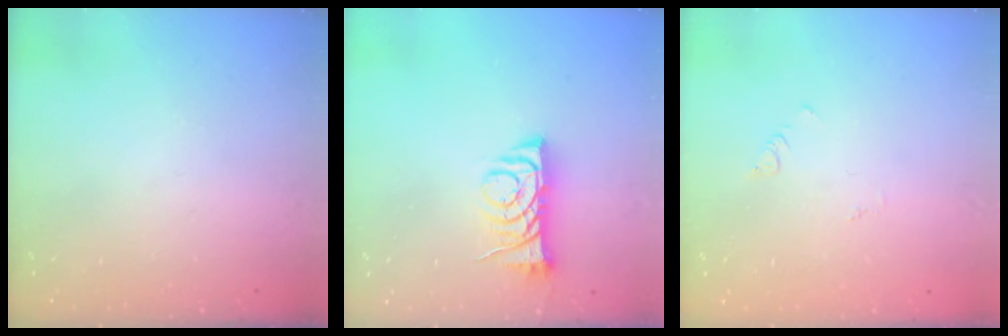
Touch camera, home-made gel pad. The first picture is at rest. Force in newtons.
{"total": 7.1, "press": 7.0, "slide": 0.9}
{"total": 1.9, "press": 1.9, "slide": 0.4}